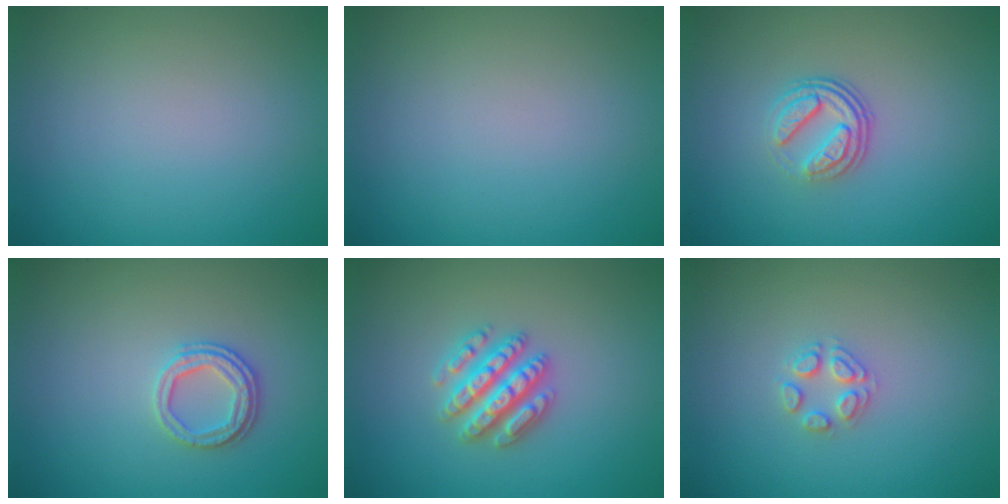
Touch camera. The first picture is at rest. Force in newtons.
{"total": 0.0}
{"total": 3.5, "press": 2.4, "slide": 2.5}
{"total": 2.5, "press": 2.3, "slide": 0.9}
{"total": 4.7, "press": 4.6, "slide": 0.8}
{"total": 2.0, "press": 2.0, "slide": 0.1}